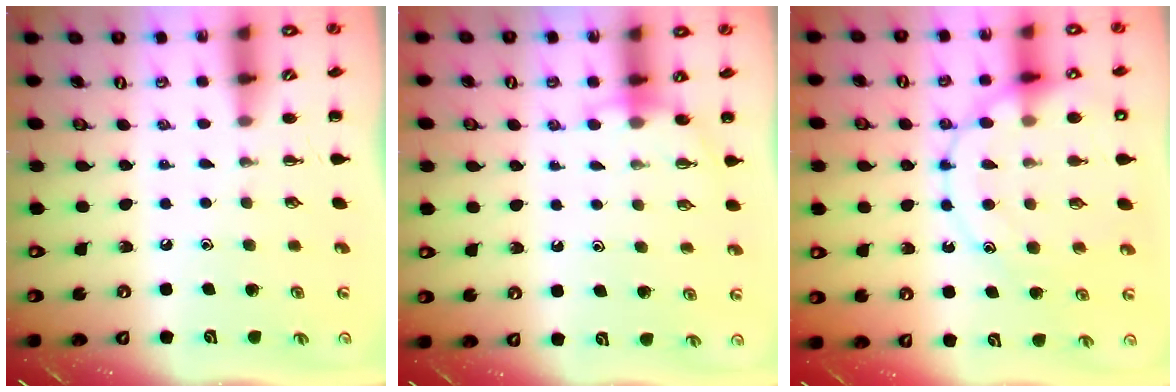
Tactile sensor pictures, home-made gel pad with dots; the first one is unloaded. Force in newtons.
{"total": 5.9, "press": 5.7, "slide": 1.5}
{"total": 16.5, "press": 16.3, "slide": 2.2}